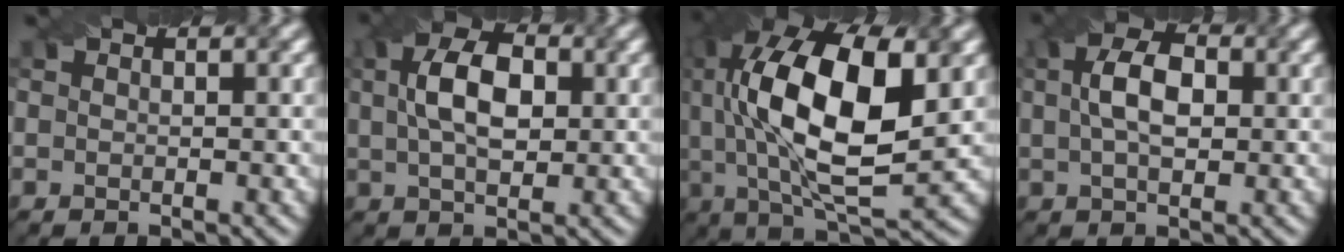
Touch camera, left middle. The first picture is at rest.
{"total": 6.1, "force": [1.1, 3.4, 4.9], "torque": [-0.091, 0.013, 0.015]}
{"total": 15.2, "force": [2.7, 6.6, 13.4], "torque": [-0.257, 0.003, 0.048]}
{"total": 4.8, "force": [0.7, 2.7, 3.9], "torque": [-0.075, 0.008, 0.008]}